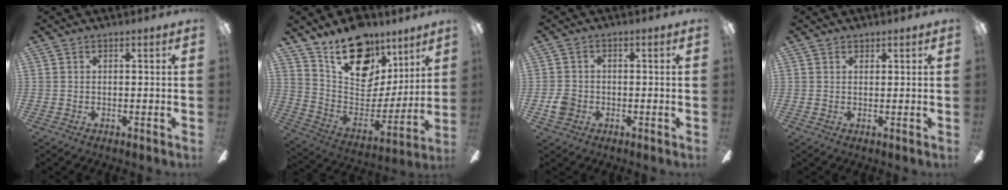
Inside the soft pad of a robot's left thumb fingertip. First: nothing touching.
{"total": 19.8, "force": [13.0, 11.8, 9.2], "torque": [-0.143, -0.082, 0.237]}
{"total": 4.0, "force": [-1.3, 3.4, 1.6], "torque": [-0.024, 0.006, -0.027]}
{"total": 1.1, "force": [1.0, 0.5, 0.0], "torque": [0.009, -0.003, 0.017]}